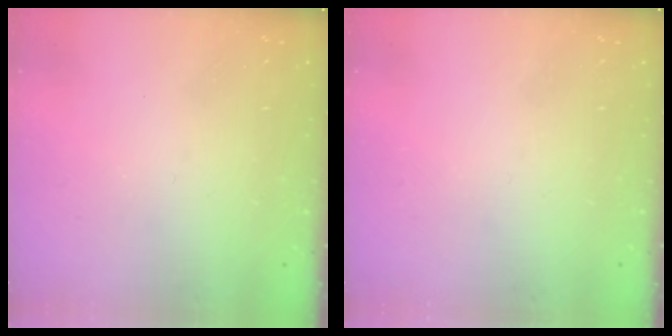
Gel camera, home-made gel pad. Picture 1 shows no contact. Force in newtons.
{"total": 0.0}